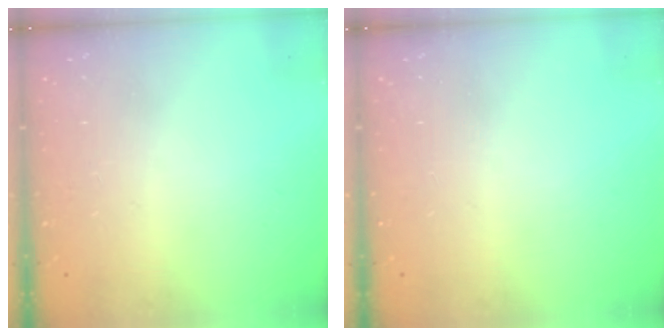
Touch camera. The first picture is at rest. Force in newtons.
{"total": 0.0}